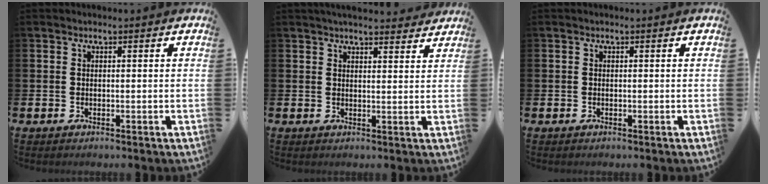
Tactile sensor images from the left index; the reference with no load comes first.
{"total": 3.4, "force": [3.4, 0.2, 0.5], "torque": [-0.011, -0.016, 0.060]}
{"total": 0.0}